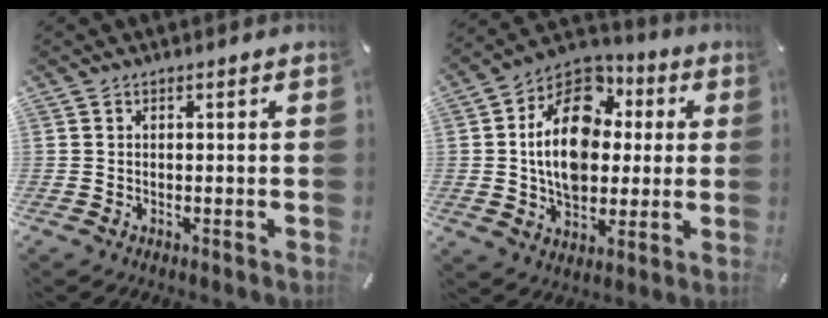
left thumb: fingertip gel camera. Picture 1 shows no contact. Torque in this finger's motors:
{"motor_torque": [2.55, 2.46, 1.31, -0.95, 0.57]}